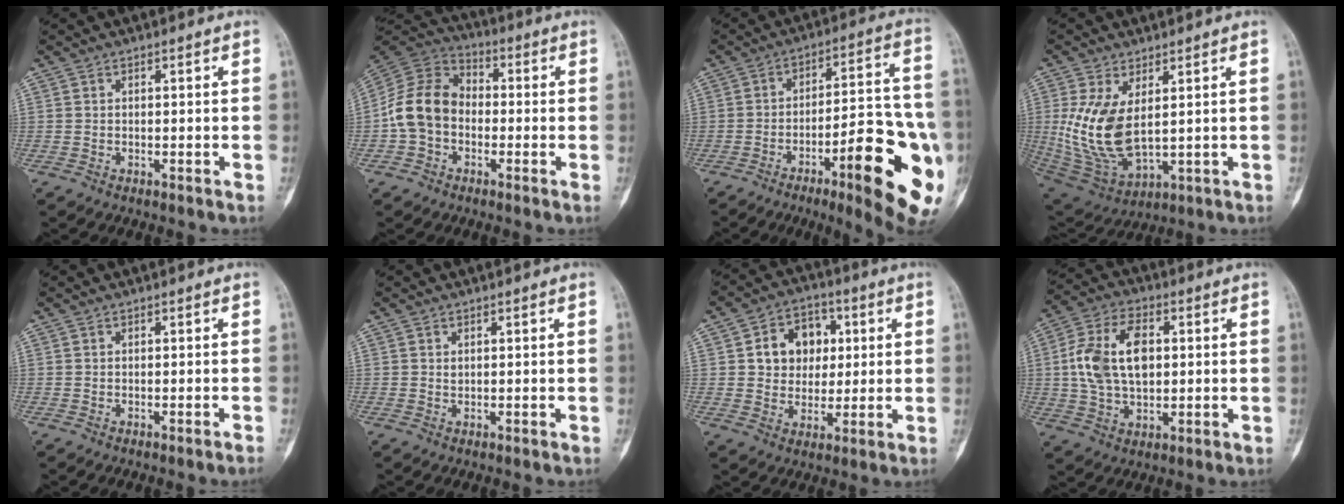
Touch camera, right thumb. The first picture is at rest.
{"total": 12.2, "force": [-1.9, 9.4, 7.5], "torque": [-0.134, 0.037, -0.049]}
{"total": 22.0, "force": [-7.9, 5.3, 19.8], "torque": [-0.234, 0.023, -0.101]}
{"total": 13.8, "force": [2.3, 7.1, 11.6], "torque": [-0.236, -0.021, 0.067]}
{"total": 1.3, "force": [-1.0, -0.4, 0.7], "torque": [-0.018, 0.010, -0.008]}
{"total": 0.5, "force": [0.3, 0.3, 0.3], "torque": [-0.001, 0.000, 0.005]}
{"total": 10.7, "force": [2.3, 8.6, 5.9], "torque": [-0.045, 0.003, 0.036]}
{"total": 13.9, "force": [1.6, 8.5, 10.9], "torque": [-0.198, 0.012, 0.030]}